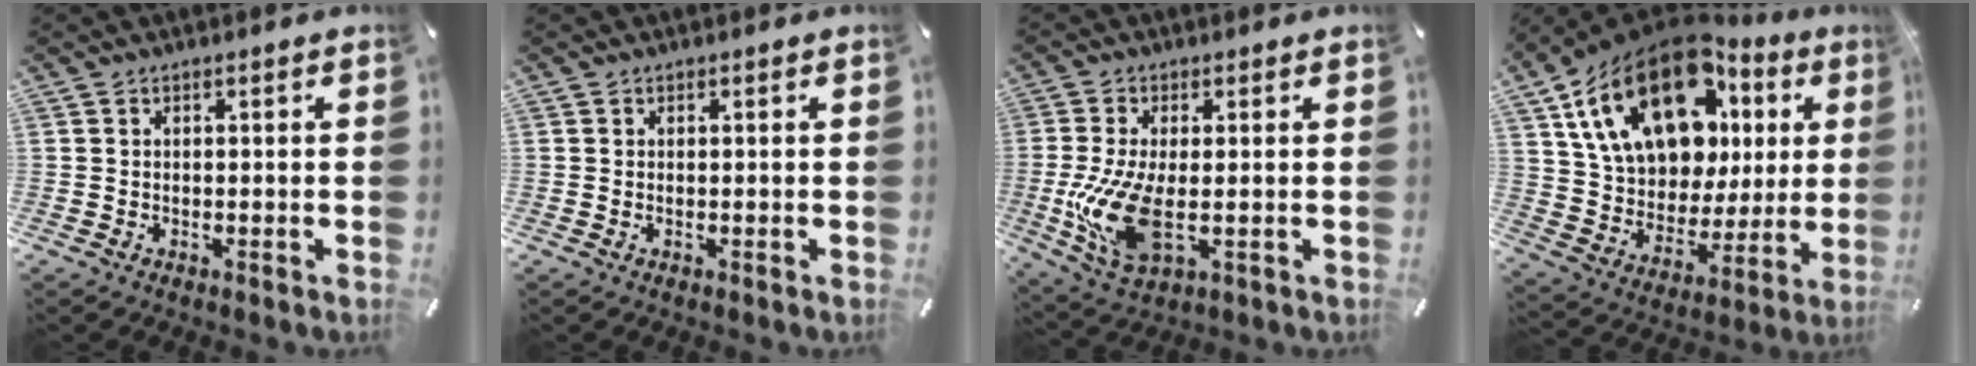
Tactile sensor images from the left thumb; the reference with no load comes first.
{"total": 0.0}
{"total": 12.8, "force": [-1.1, 5.9, 11.3], "torque": [-0.263, -0.029, -0.018]}
{"total": 22.8, "force": [11.3, 14.1, 13.9], "torque": [-0.249, -0.057, 0.203]}